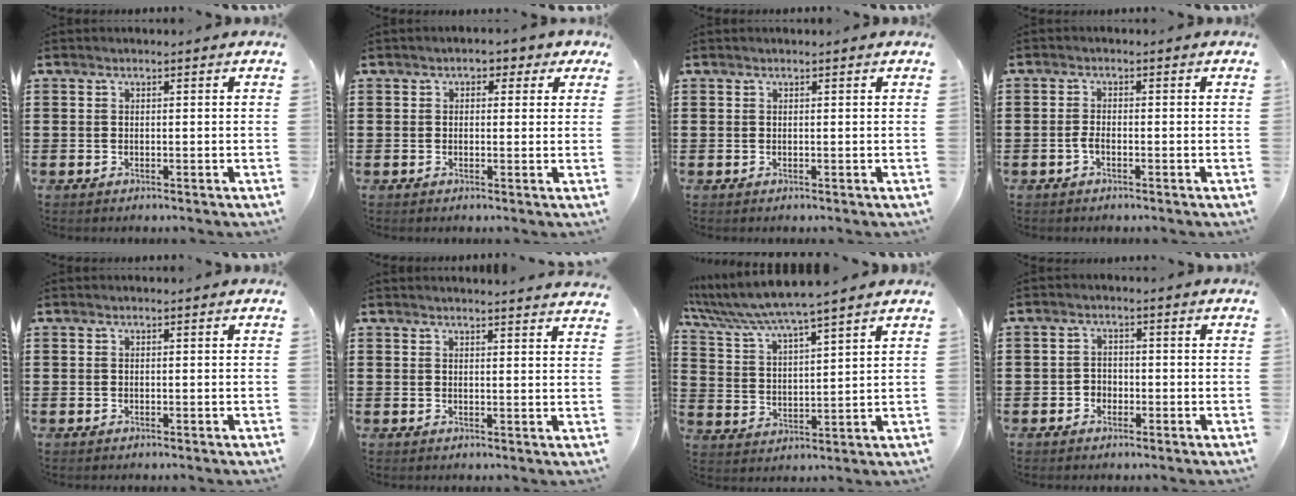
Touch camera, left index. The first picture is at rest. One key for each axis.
{"total": 2.1, "fx": 0.8, "fy": 1.5, "fz": 1.4, "tx": -0.025, "ty": 0.007, "tz": 0.008}
{"total": 0.0}
{"total": 1.5, "fx": -0.8, "fy": 0.5, "fz": 1.2, "tx": -0.032, "ty": -0.002, "tz": -0.016}
{"total": 0.0}
{"total": 2.2, "fx": 2.2, "fy": -0.5, "fz": 0.3, "tx": -0.009, "ty": -0.007, "tz": 0.041}
{"total": 6.1, "fx": 5.4, "fy": -0.4, "fz": 2.7, "tx": -0.075, "ty": -0.033, "tz": 0.089}
{"total": 1.9, "fx": -1.1, "fy": 1.5, "fz": 0.4, "tx": -0.013, "ty": 0.003, "tz": -0.026}